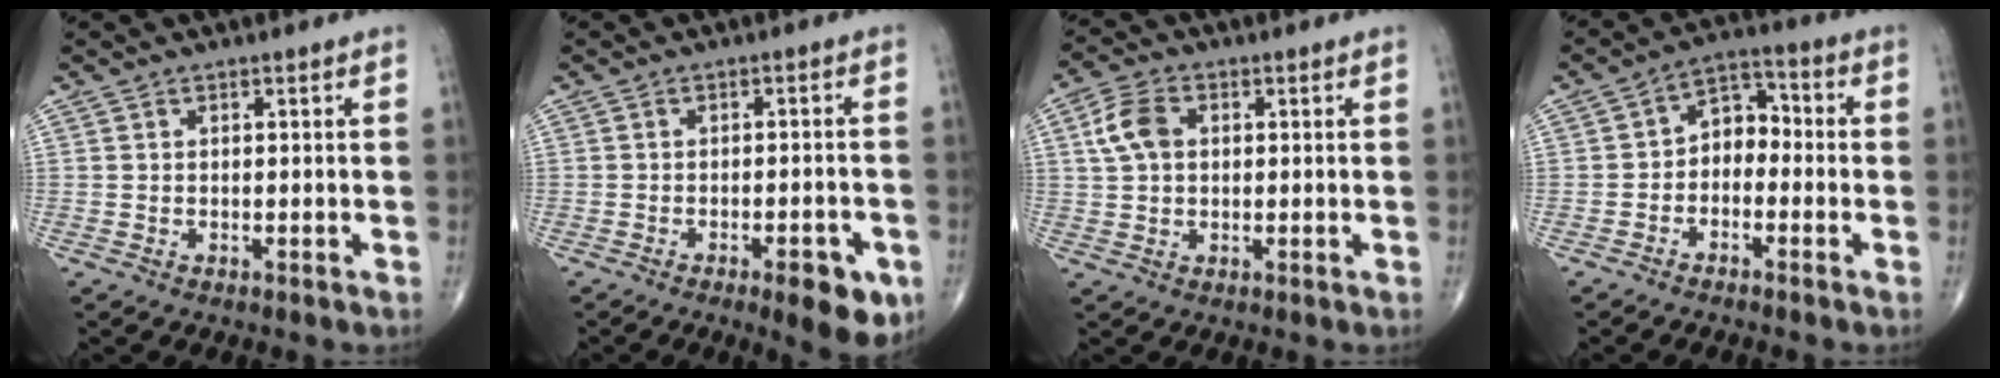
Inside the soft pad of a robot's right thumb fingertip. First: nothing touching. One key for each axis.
{"total": 8.0, "fx": -3.9, "fy": 2.6, "fz": 6.5, "tx": -0.071, "ty": 0.009, "tz": -0.046}
{"total": 6.3, "fx": 1.3, "fy": 4.3, "fz": 4.4, "tx": -0.084, "ty": 0.011, "tz": 0.021}
{"total": 6.3, "fx": -1.4, "fy": 4.6, "fz": 4.1, "tx": -0.040, "ty": 0.038, "tz": -0.042}